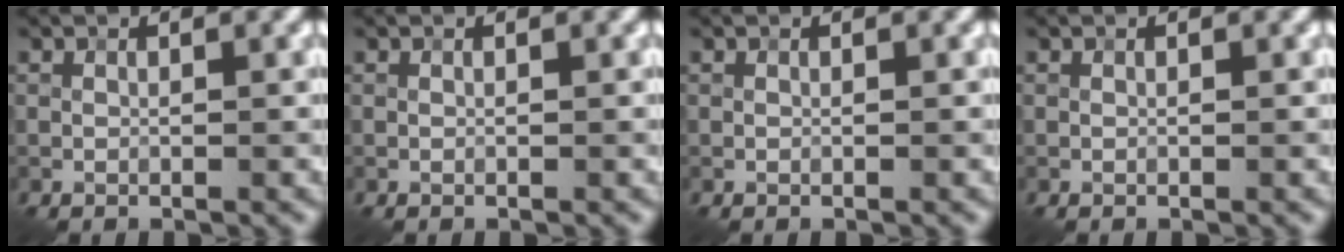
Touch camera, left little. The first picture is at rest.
{"total": 0.0}
{"total": 0.0}
{"total": 0.0}